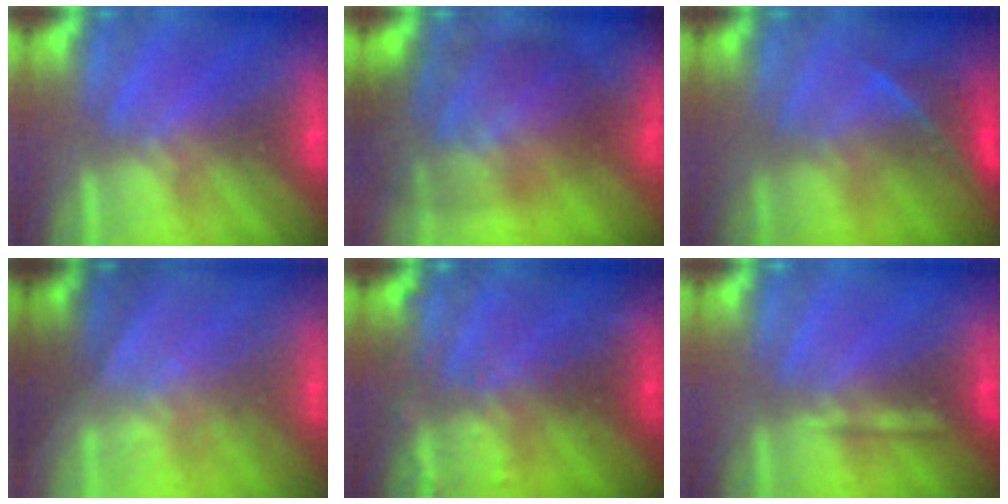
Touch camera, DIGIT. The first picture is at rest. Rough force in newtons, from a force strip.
{"total": 11.4}
{"total": 2.4}
{"total": 1.5}
{"total": 2.9}
{"total": 2.1}